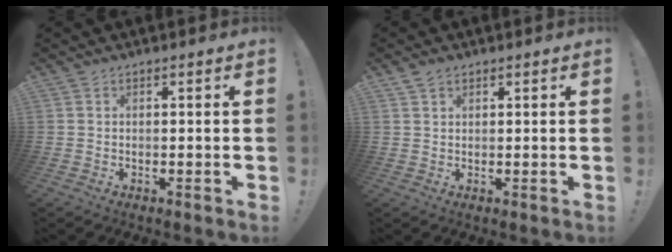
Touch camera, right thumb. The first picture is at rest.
{"total": 2.0, "force": [1.5, 1.2, 0.8], "torque": [-0.015, -0.002, 0.028]}